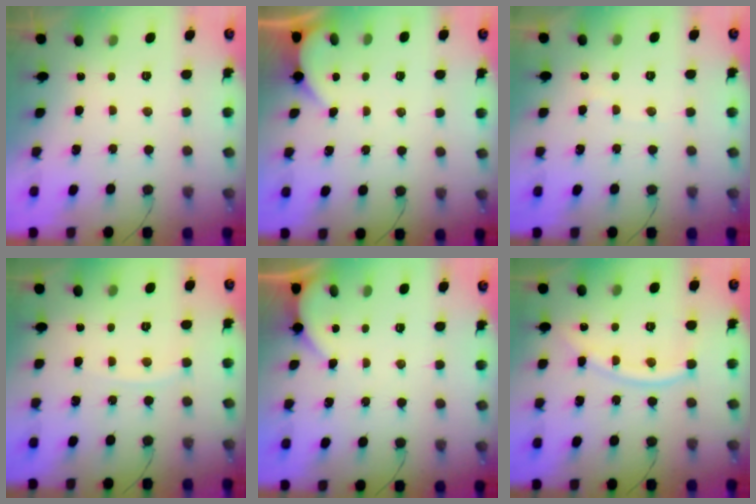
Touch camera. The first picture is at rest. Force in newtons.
{"total": 1.3, "press": 1.3, "slide": 0.1}
{"total": 2.4, "press": 2.3, "slide": 0.3}
{"total": 2.8, "press": 2.7, "slide": 0.3}
{"total": 2.2, "press": 2.2, "slide": 0.3}
{"total": 12.3, "press": 12.2, "slide": 1.4}